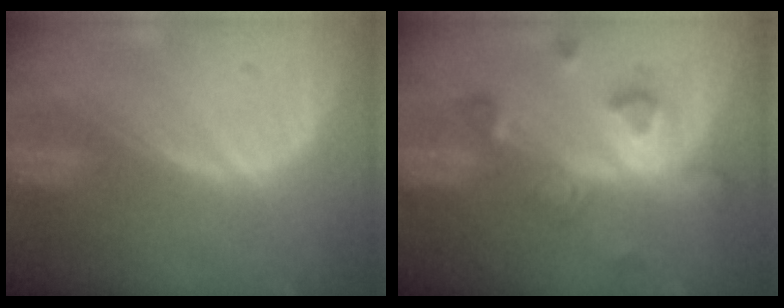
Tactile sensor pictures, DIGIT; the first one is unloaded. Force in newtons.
{"total": 7.8, "press": 7.0, "slide": 3.6}